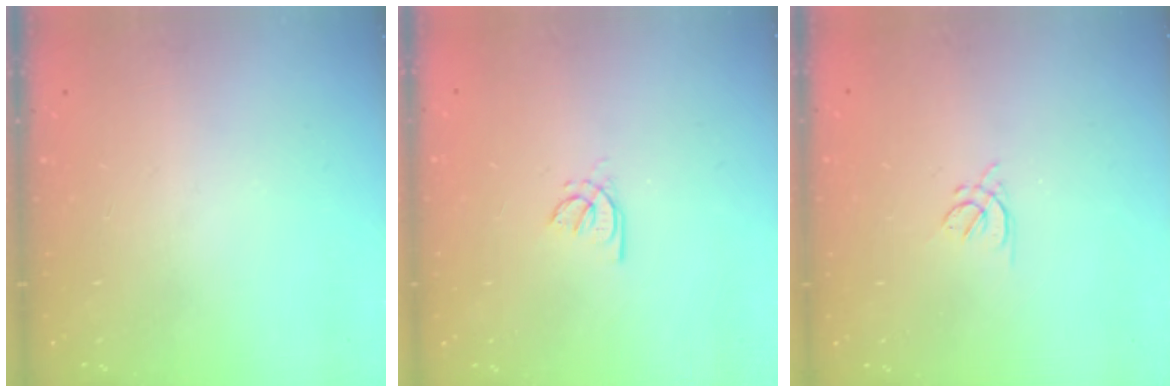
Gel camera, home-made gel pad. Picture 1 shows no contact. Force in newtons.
{"total": 1.4, "press": 1.3, "slide": 0.4}
{"total": 2.8, "press": 2.8, "slide": 0.7}